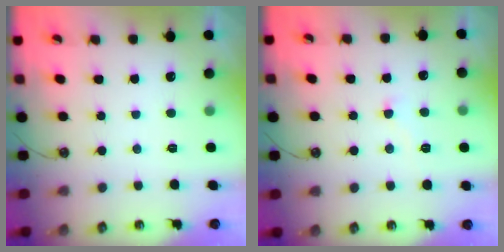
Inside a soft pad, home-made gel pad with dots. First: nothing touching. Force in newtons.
{"total": 2.5, "press": 2.4, "slide": 0.7}